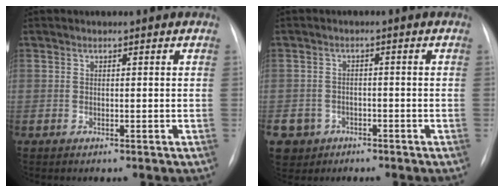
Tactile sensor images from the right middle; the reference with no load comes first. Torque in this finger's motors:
{"motor_torque": [0.76, -0.60, 0.47, 0.11]}